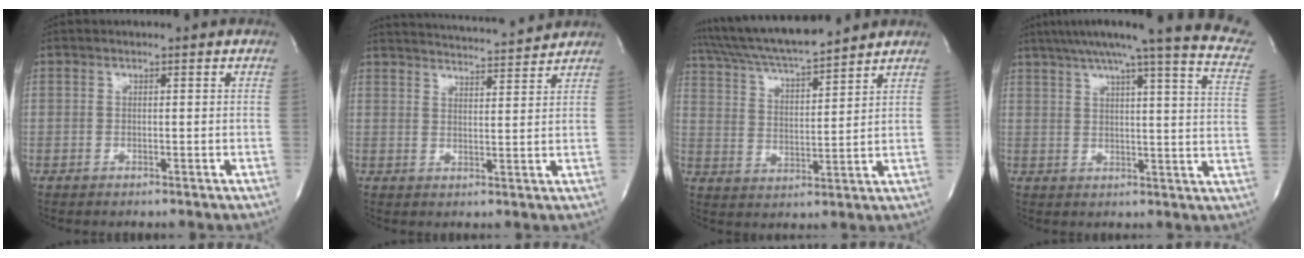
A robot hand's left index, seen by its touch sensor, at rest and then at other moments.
{"total": 13.1, "force": [12.8, 0.2, 3.1], "torque": [-0.054, -0.003, 0.174]}
{"total": 14.8, "force": [13.5, 1.2, 6.0], "torque": [-0.118, 0.016, 0.234]}
{"total": 20.7, "force": [16.3, 0.6, 12.7], "torque": [-0.182, -0.026, 0.188]}